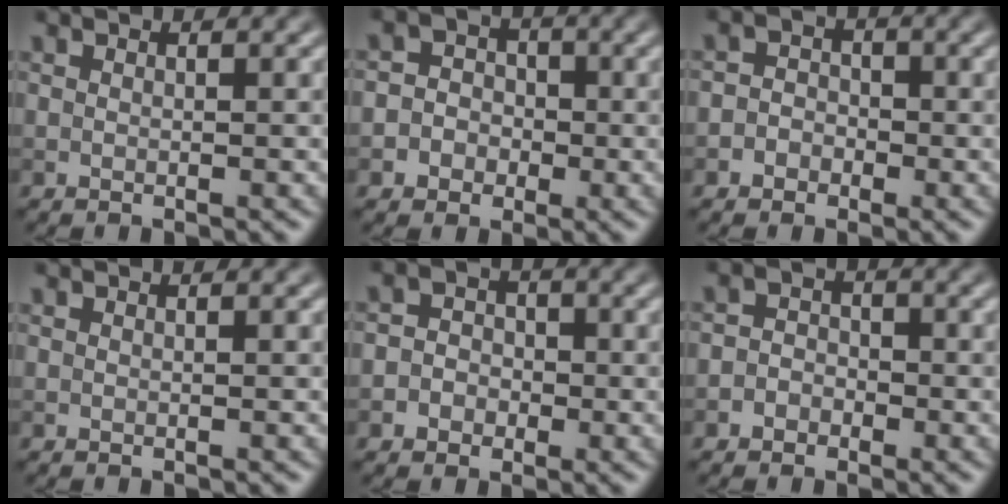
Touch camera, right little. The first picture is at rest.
{"total": 4.0, "force": [-0.9, 3.8, 1.0], "torque": [0.013, 0.019, -0.038]}
{"total": 2.2, "force": [-0.7, 1.9, 0.6], "torque": [0.020, 0.008, -0.029]}
{"total": 0.0}
{"total": 2.8, "force": [-0.7, 2.6, 0.9], "torque": [0.016, 0.009, -0.034]}
{"total": 1.9, "force": [-0.8, 1.6, 0.6], "torque": [0.015, 0.008, -0.027]}